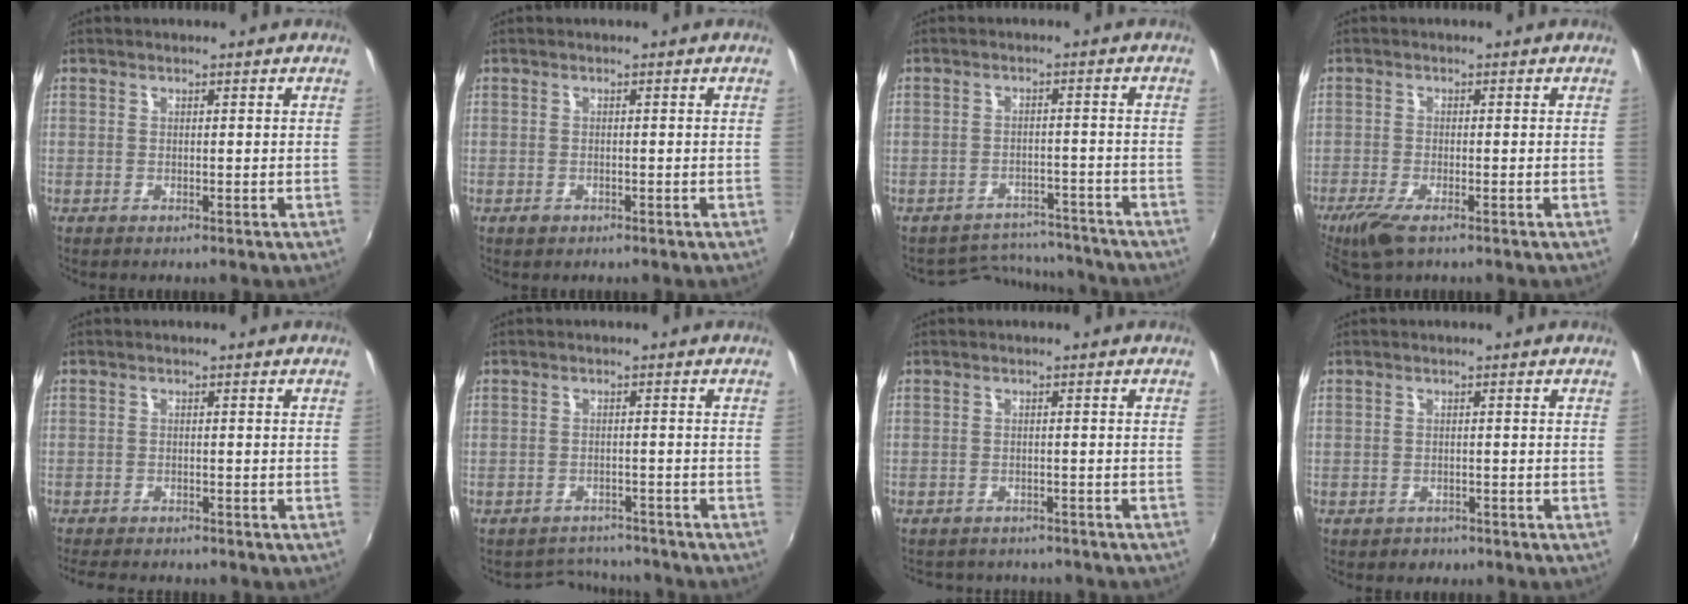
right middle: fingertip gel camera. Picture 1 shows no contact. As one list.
[{"total": 0.9, "force": [-0.6, 0.6, 0.3], "torque": [-0.005, -0.002, -0.009]}, {"total": 9.2, "force": [-8.7, 3.1, 0.3], "torque": [-0.019, 0.023, -0.115]}, {"total": 5.8, "force": [-4.0, 1.6, 3.9], "torque": [-0.098, -0.022, -0.077]}, {"total": 6.8, "force": [-6.1, 1.5, 2.7], "torque": [-0.065, -0.018, -0.094]}, {"total": 5.3, "force": [-4.9, 1.9, -0.4], "torque": [-0.003, 0.017, -0.073]}, {"total": 7.9, "force": [-6.9, 3.0, 2.5], "torque": [-0.055, -0.016, -0.093]}, {"total": 1.7, "force": [-1.2, 1.2, 0.1], "torque": [-0.006, -0.001, -0.016]}]